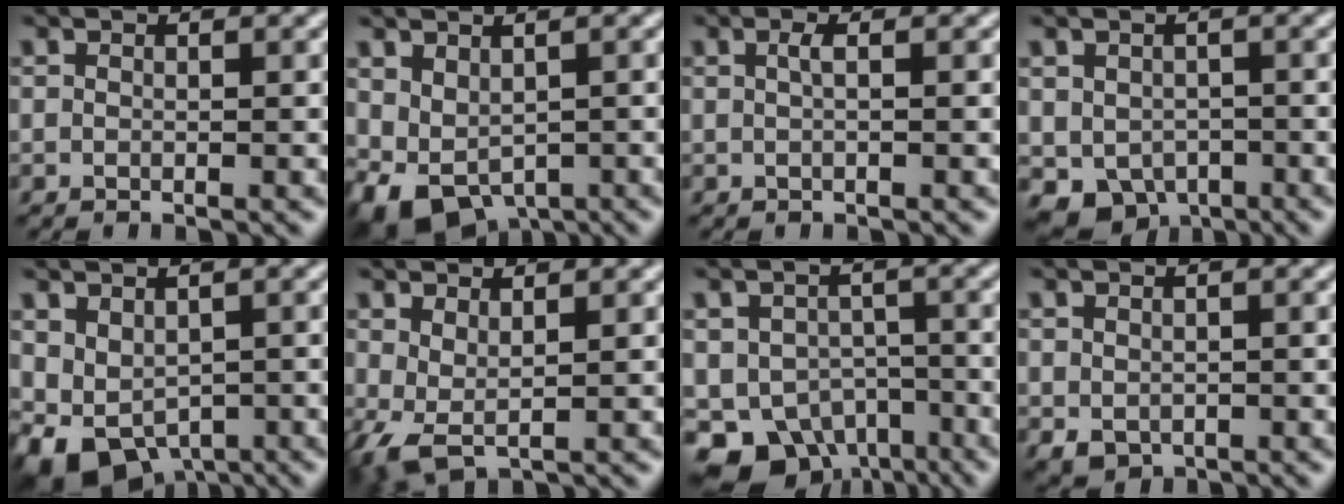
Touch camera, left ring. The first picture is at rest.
{"total": 4.8, "force": [-1.0, 3.3, 3.4], "torque": [-0.061, -0.017, -0.003]}
{"total": 0.9, "force": [0.2, 0.2, 0.9], "torque": [-0.019, 0.004, 0.003]}
{"total": 4.8, "force": [-1.9, 3.7, 2.3], "torque": [-0.034, -0.018, -0.020]}
{"total": 5.8, "force": [-1.8, 4.0, 3.7], "torque": [-0.060, -0.021, -0.015]}
{"total": 2.4, "force": [0.6, 1.1, 2.1], "torque": [-0.054, -0.006, 0.012]}
{"total": 7.7, "force": [-4.1, 5.4, 3.6], "torque": [-0.049, -0.021, -0.064]}
{"total": 1.6, "force": [-0.4, 1.3, 0.8], "torque": [-0.017, -0.010, -0.002]}